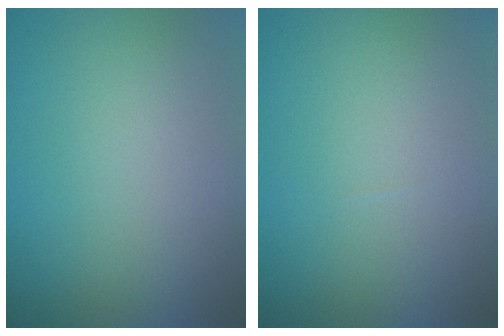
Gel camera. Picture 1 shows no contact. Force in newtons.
{"total": 0.0}